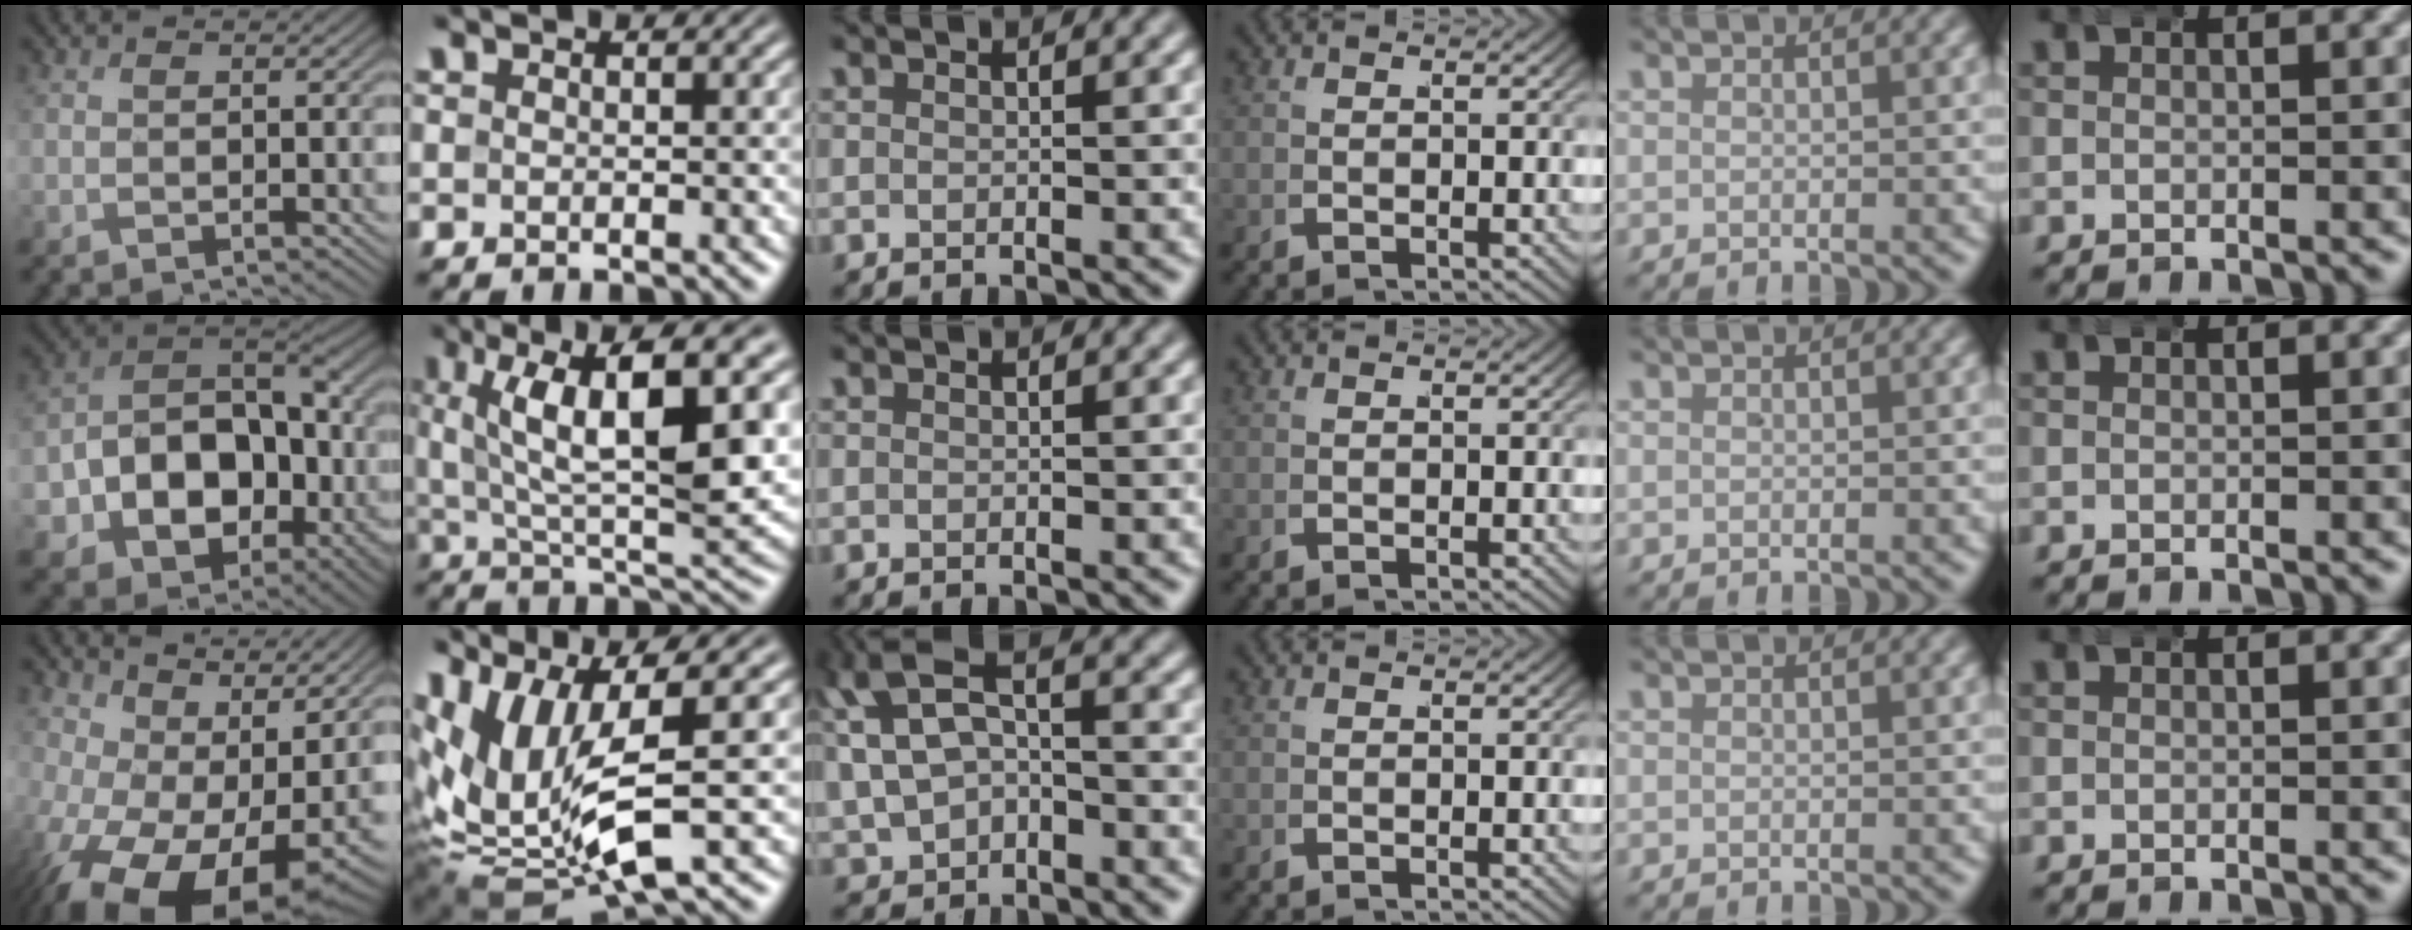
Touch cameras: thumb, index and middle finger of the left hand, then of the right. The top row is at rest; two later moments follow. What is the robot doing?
{"motion": "wrap", "object": "aluminum foil"}